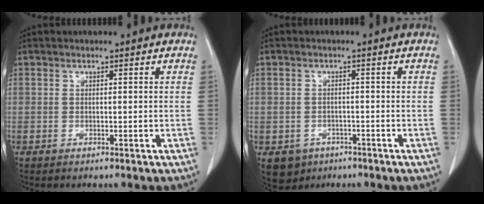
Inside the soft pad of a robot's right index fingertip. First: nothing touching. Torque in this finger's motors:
{"motor_torque": [-0.34, -0.12, -0.69, -0.20]}